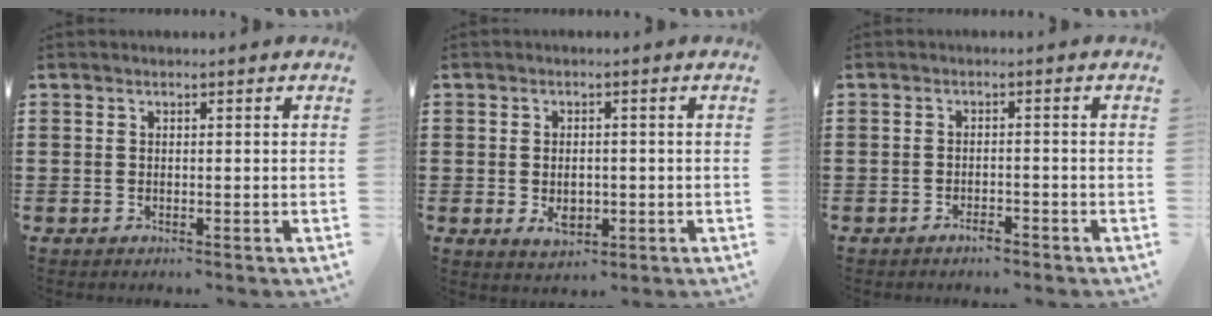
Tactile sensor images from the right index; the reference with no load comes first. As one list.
[{"total": 3.4, "force": [-0.5, 2.0, 2.6], "torque": [-0.043, -0.001, -0.010]}, {"total": 1.7, "force": [-1.6, 0.2, 0.7], "torque": [-0.017, -0.004, -0.029]}]